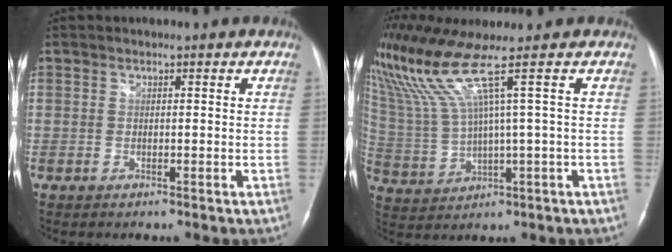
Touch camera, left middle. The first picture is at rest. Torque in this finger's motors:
{"motor_torque": [0.39, -0.48, 0.88, 0.21]}